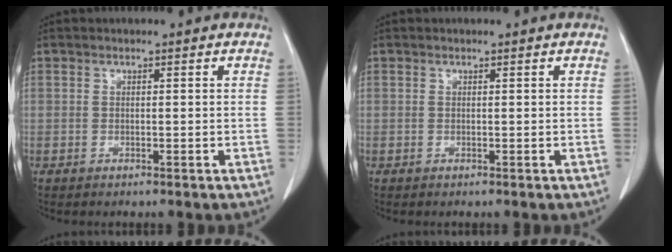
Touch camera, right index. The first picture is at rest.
{"total": 0.0}